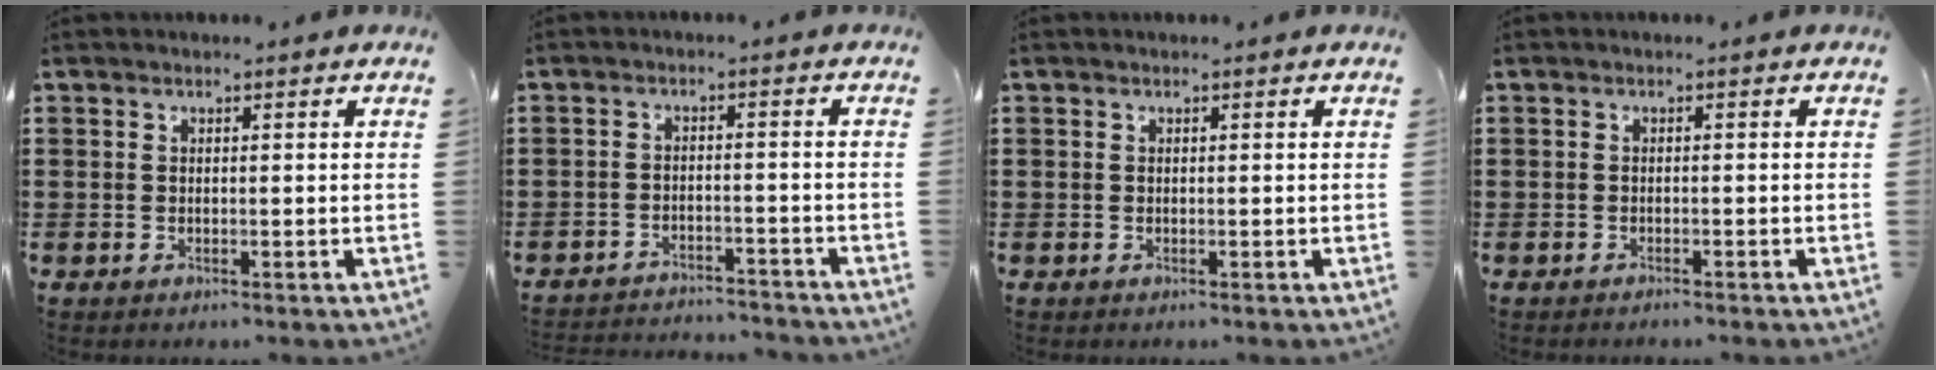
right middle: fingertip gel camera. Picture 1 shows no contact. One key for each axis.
{"total": 2.9, "fx": -2.8, "fy": 0.1, "fz": 0.1, "tx": -0.010, "ty": -0.002, "tz": -0.060}
{"total": 0.0}
{"total": 0.6, "fx": -0.6, "fy": -0.1, "fz": 0.1, "tx": -0.005, "ty": -0.002, "tz": -0.011}